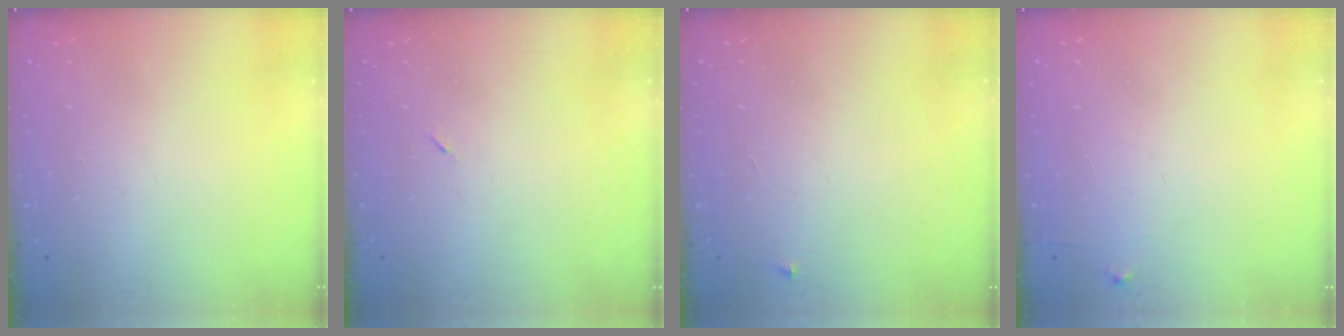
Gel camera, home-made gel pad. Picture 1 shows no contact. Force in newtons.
{"total": 2.6, "press": 2.3, "slide": 1.2}
{"total": 2.5, "press": 2.4, "slide": 0.4}
{"total": 4.8, "press": 4.8, "slide": 0.7}